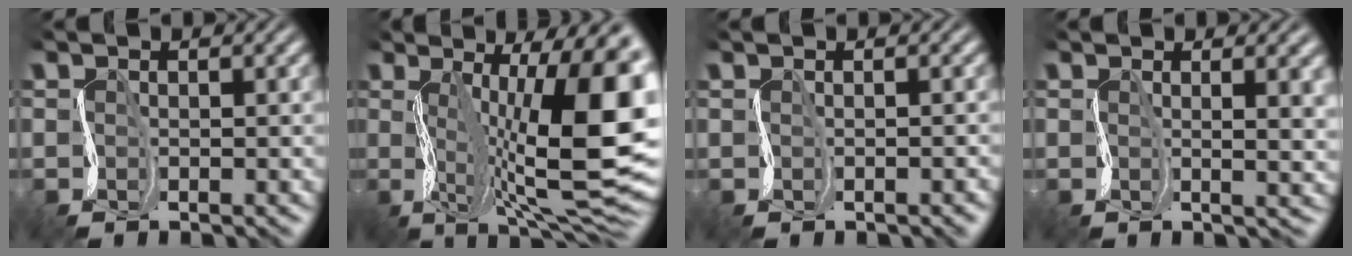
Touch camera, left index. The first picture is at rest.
{"total": 15.9, "force": [0.8, 5.2, 15.0], "torque": [-0.189, 0.006, 0.023]}
{"total": 1.5, "force": [-0.3, 0.8, 1.2], "torque": [0.006, 0.007, 0.003]}
{"total": 4.5, "force": [1.0, 2.1, 3.9], "torque": [-0.019, 0.005, 0.016]}